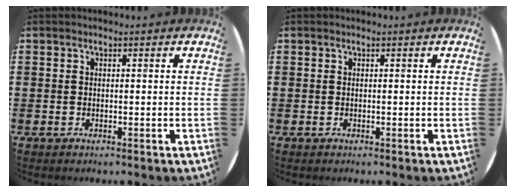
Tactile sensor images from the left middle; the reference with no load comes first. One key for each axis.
{"total": 0.0}